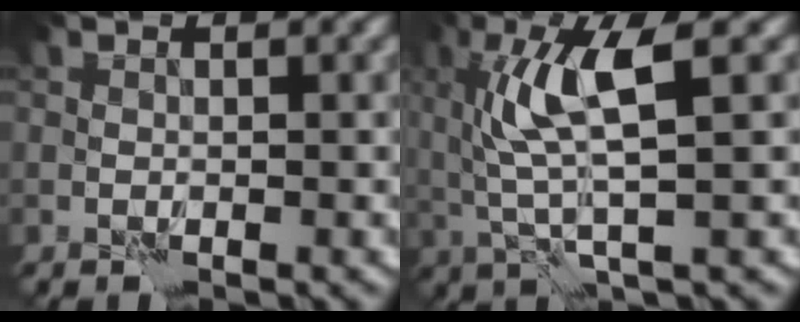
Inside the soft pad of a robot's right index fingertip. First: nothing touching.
{"total": 5.9, "force": [1.7, 0.8, 5.6], "torque": [-0.121, 0.001, 0.036]}